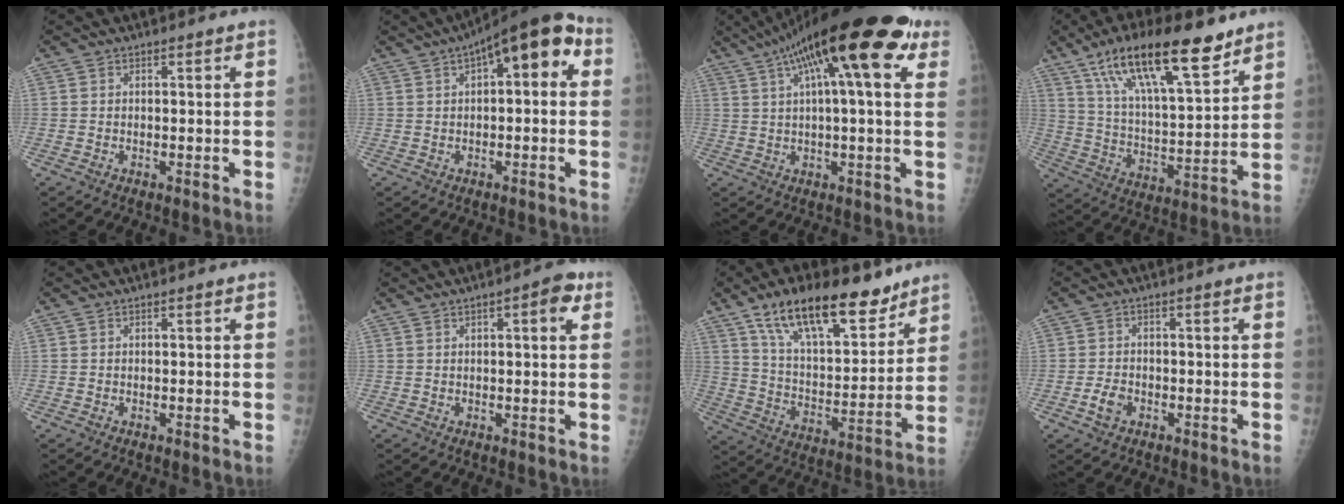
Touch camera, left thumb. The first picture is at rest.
{"total": 13.5, "force": [4.1, 5.5, 11.7], "torque": [-0.139, 0.038, 0.047]}
{"total": 22.2, "force": [10.2, 5.8, 18.8], "torque": [-0.300, 0.030, 0.154]}
{"total": 21.4, "force": [13.6, 6.5, 15.2], "torque": [-0.239, -0.044, 0.239]}
{"total": 0.0}
{"total": 4.4, "force": [1.7, 1.5, 3.8], "torque": [-0.041, 0.001, 0.016]}
{"total": 21.1, "force": [14.1, 8.7, 13.1], "torque": [-0.177, -0.058, 0.241]}
{"total": 3.1, "force": [-1.7, 2.0, 1.7], "torque": [-0.031, 0.009, -0.030]}